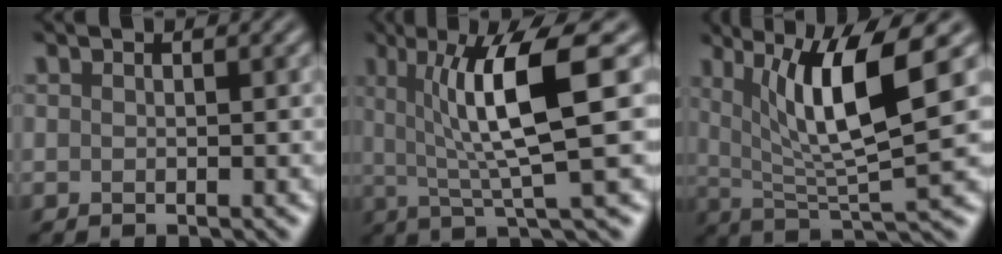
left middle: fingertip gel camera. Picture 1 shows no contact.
{"total": 8.1, "force": [1.4, 1.5, 7.9], "torque": [-0.120, -0.004, 0.023]}
{"total": 8.2, "force": [2.7, 1.7, 7.5], "torque": [-0.122, -0.013, 0.047]}